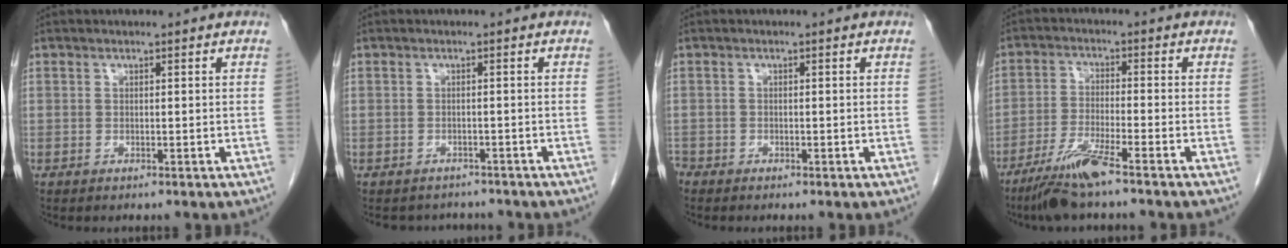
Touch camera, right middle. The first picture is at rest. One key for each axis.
{"total": 4.3, "fx": -3.9, "fy": 1.7, "fz": 0.1, "tx": -0.003, "ty": 0.002, "tz": -0.048}
{"total": 1.2, "fx": -0.9, "fy": 0.7, "fz": 0.3, "tx": -0.011, "ty": 0.000, "tz": -0.018}
{"total": 7.4, "fx": -5.4, "fy": -0.3, "fz": 5.0, "tx": -0.103, "ty": -0.025, "tz": -0.107}